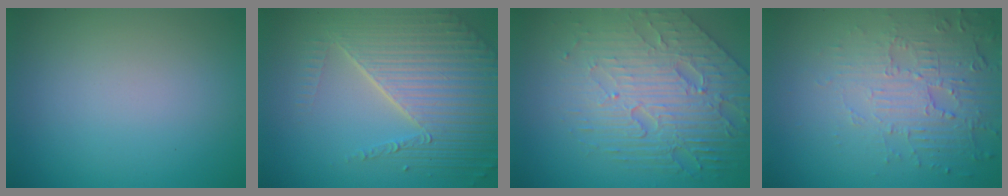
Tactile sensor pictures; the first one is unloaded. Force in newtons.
{"total": 8.2, "press": 5.5, "slide": 6.1}
{"total": 7.9, "press": 5.8, "slide": 5.3}
{"total": 5.7, "press": 3.7, "slide": 4.3}